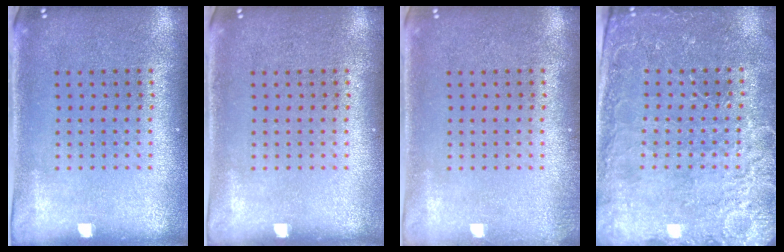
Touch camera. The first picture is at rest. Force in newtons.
{"total": 0.0}
{"total": 0.7, "press": 0.7, "slide": 0.2}
{"total": 3.0, "press": 3.0, "slide": 0.5}